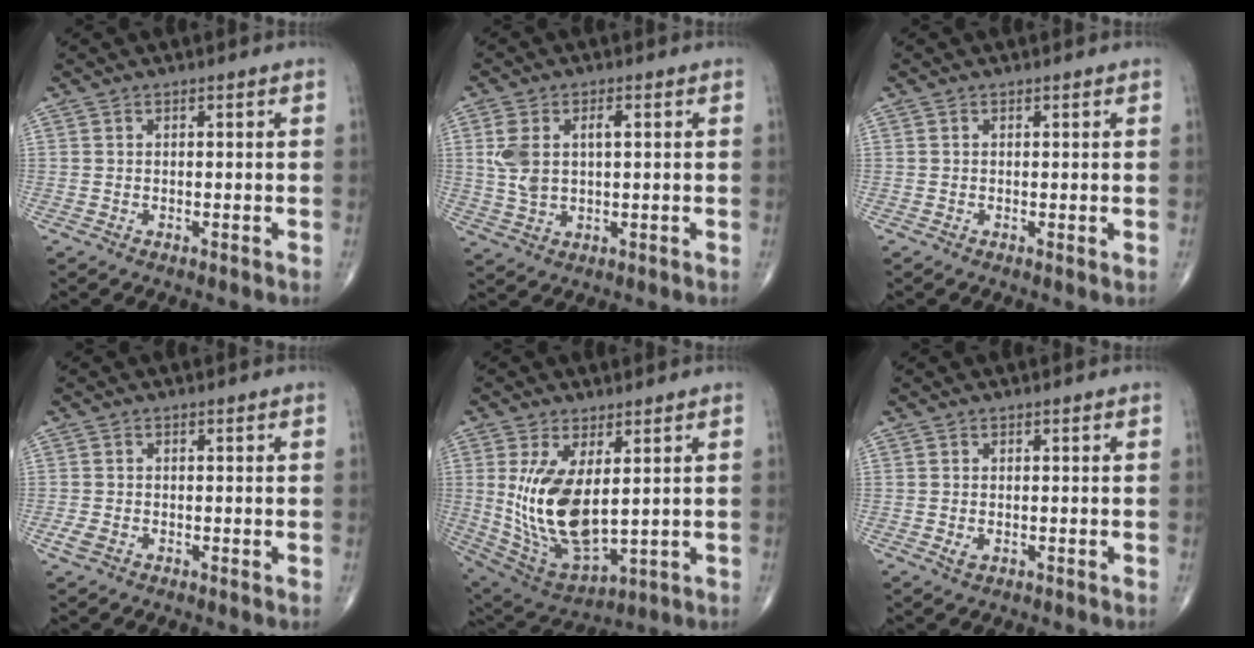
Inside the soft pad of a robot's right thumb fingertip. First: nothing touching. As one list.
[{"total": 7.6, "force": [1.4, 4.2, 6.2], "torque": [-0.133, 0.012, 0.033]}, {"total": 0.6, "force": [0.1, 0.1, 0.5], "torque": [-0.011, -0.003, -0.001]}, {"total": 2.1, "force": [-0.7, 1.3, 1.6], "torque": [-0.033, -0.002, -0.018]}, {"total": 15.3, "force": [2.1, 7.2, 13.4], "torque": [-0.257, -0.024, 0.064]}, {"total": 1.3, "force": [-0.2, 0.7, 1.0], "torque": [-0.020, -0.001, -0.002]}]